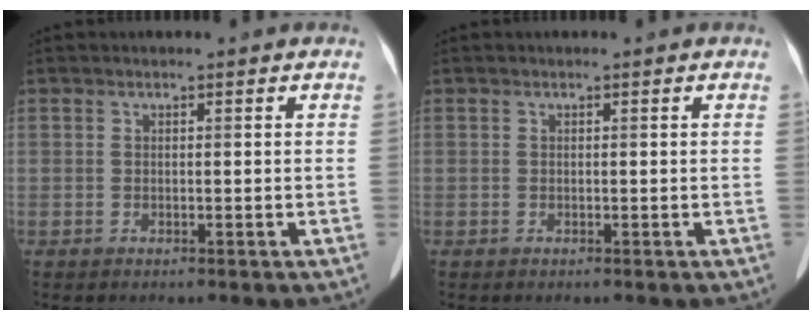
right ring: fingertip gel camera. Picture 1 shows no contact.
{"total": 0.0}